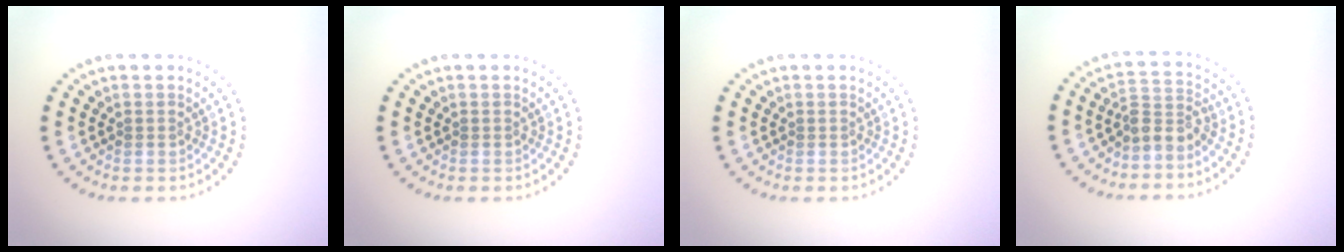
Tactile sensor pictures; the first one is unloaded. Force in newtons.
{"total": 0.0}
{"total": 0.0}
{"total": 2.5, "press": 1.9, "slide": 1.6}